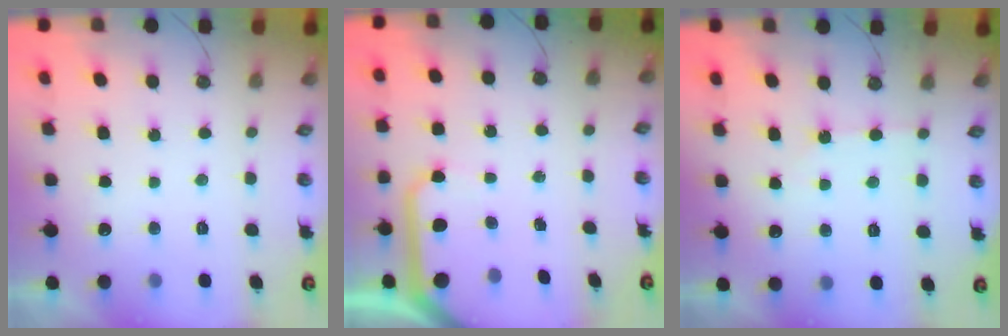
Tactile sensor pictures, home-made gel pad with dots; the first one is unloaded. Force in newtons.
{"total": 10.3, "press": 10.2, "slide": 1.1}
{"total": 2.6, "press": 2.5, "slide": 0.5}